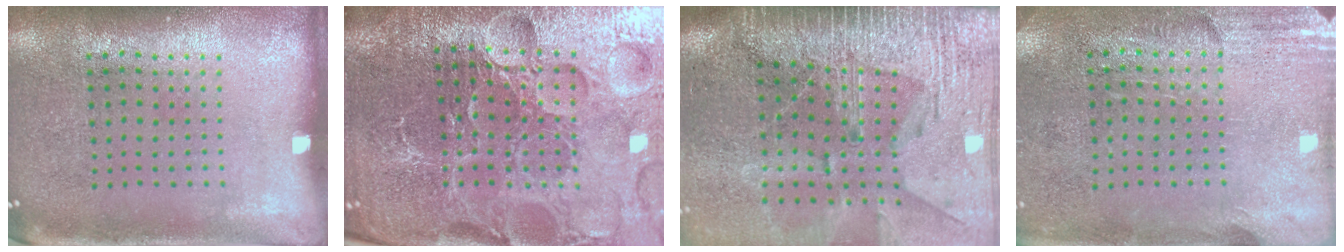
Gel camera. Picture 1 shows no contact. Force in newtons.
{"total": 5.5, "press": 5.1, "slide": 1.9}
{"total": 4.0, "press": 3.5, "slide": 2.0}
{"total": 2.7, "press": 2.4, "slide": 1.4}